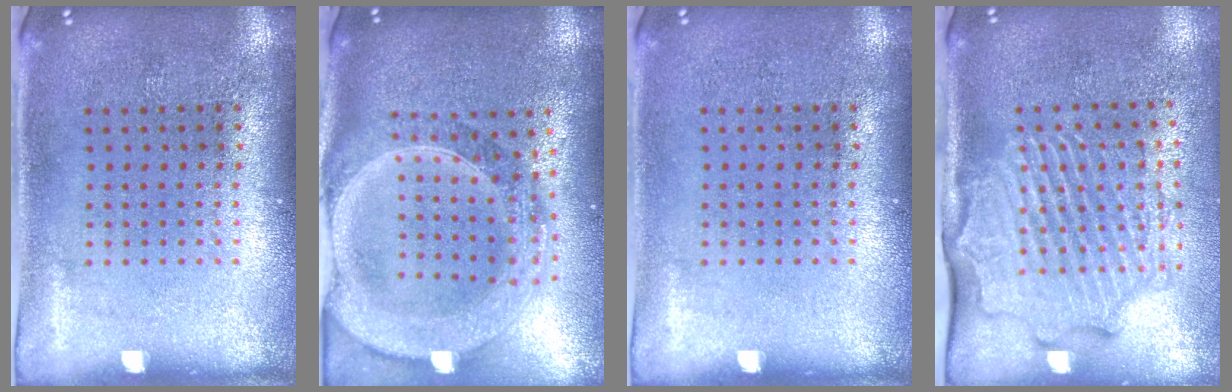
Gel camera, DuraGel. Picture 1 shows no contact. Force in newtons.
{"total": 3.1, "press": 2.6, "slide": 1.6}
{"total": 0.0}
{"total": 2.6, "press": 2.2, "slide": 1.4}